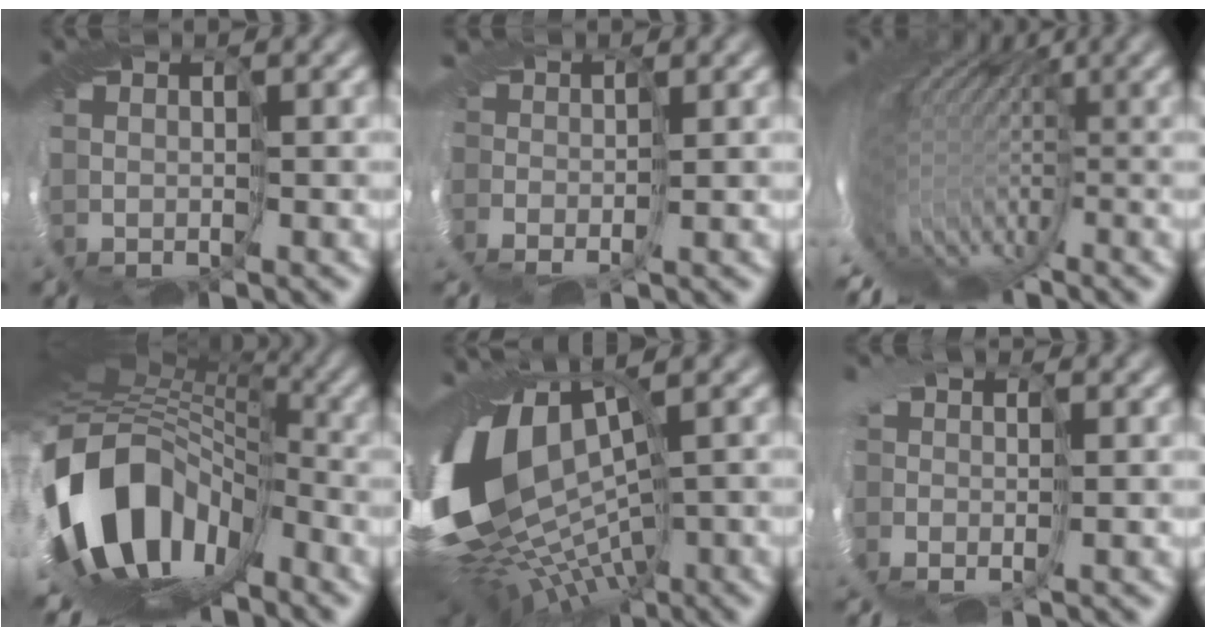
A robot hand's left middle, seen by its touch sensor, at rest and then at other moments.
{"total": 2.3, "force": [-1.1, 1.6, 1.2], "torque": [-0.031, -0.002, -0.026]}
{"total": 8.2, "force": [-2.9, 1.7, 7.5], "torque": [-0.084, 0.016, -0.042]}
{"total": 16.7, "force": [-5.8, 11.2, 10.9], "torque": [-0.236, -0.022, -0.106]}
{"total": 16.7, "force": [-1.7, 9.6, 13.6], "torque": [-0.256, -0.026, -0.005]}
{"total": 3.2, "force": [-1.0, 2.3, 2.0], "torque": [-0.032, 0.001, -0.014]}